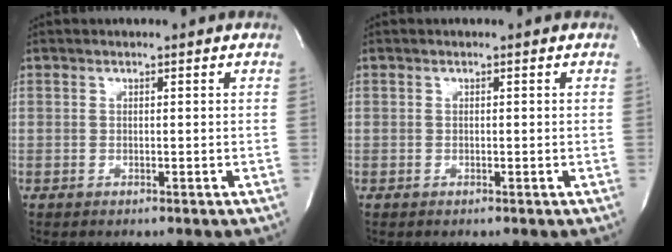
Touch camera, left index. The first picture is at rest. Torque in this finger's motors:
{"motor_torque": [-0.37, 0.17, -0.02, -0.01]}